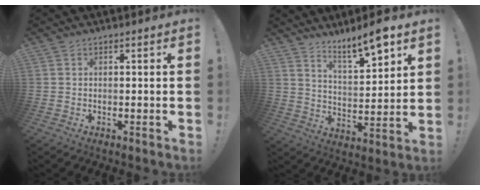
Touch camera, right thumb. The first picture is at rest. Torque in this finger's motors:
{"motor_torque": [-0.03, 0.06, 0.18, 0.30, 0.22]}